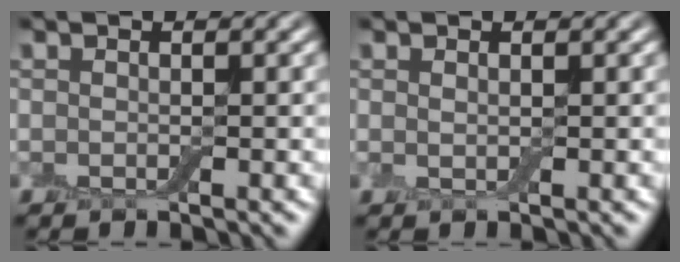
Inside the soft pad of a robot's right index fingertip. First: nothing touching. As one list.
[{"total": 0.6, "force": [0.3, 0.1, 0.5], "torque": [-0.015, -0.003, 0.006]}]